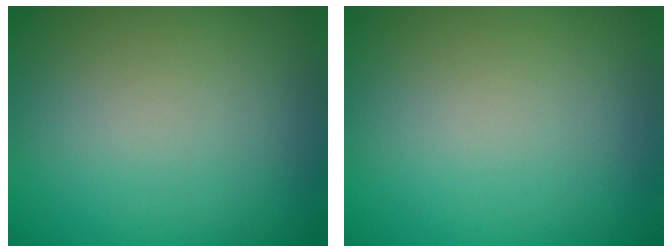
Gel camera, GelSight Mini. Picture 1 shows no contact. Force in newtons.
{"total": 0.0}